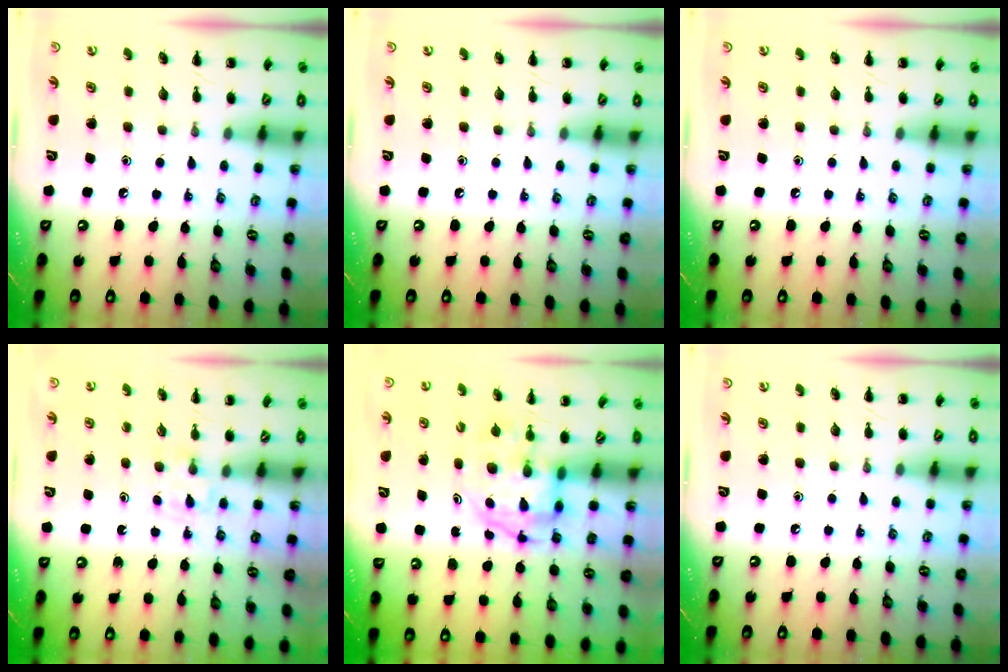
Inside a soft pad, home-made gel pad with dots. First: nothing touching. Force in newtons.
{"total": 0.0}
{"total": 0.0}
{"total": 2.2, "press": 2.0, "slide": 0.9}
{"total": 3.4, "press": 3.3, "slide": 0.5}
{"total": 0.0}